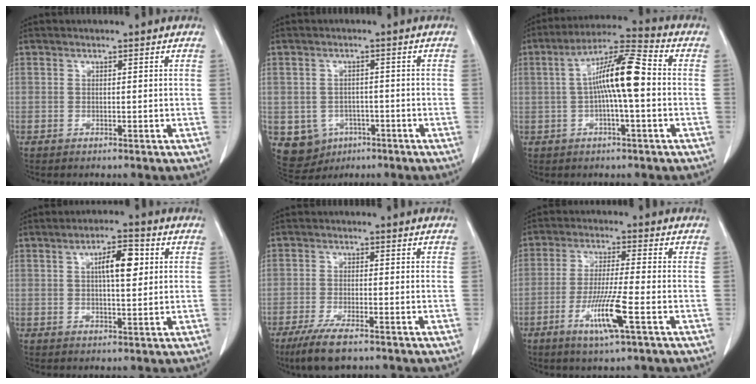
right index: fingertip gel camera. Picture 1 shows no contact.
{"total": 7.3, "force": [-2.9, 6.5, 1.7], "torque": [-0.039, 0.005, -0.030]}
{"total": 10.5, "force": [-0.1, 1.0, 10.5], "torque": [-0.191, 0.024, -0.010]}
{"total": 6.2, "force": [1.6, 1.7, 5.8], "torque": [-0.097, 0.010, 0.027]}
{"total": 6.8, "force": [-4.7, 1.2, 4.7], "torque": [-0.087, -0.017, -0.078]}
{"total": 8.7, "force": [-3.5, -0.2, 8.0], "torque": [-0.154, -0.017, -0.065]}